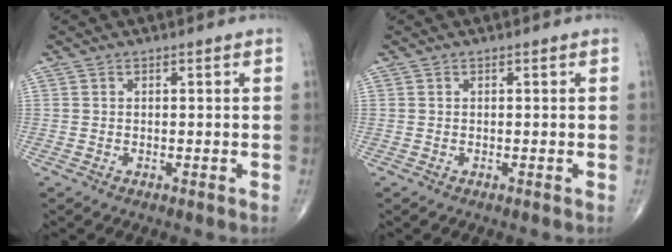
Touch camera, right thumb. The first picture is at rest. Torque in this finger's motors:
{"motor_torque": [-0.20, -0.13, -0.01, 0.01, 0.01]}